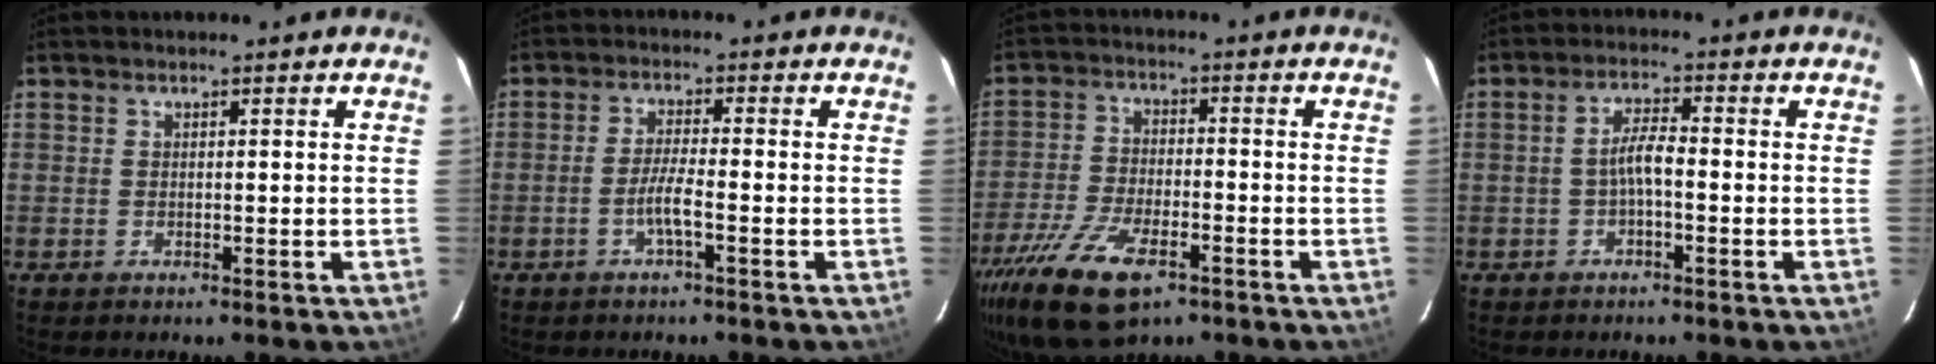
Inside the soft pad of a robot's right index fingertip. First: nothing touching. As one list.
[{"total": 3.5, "force": [-1.8, -0.2, 3.0], "torque": [-0.062, -0.002, -0.034]}, {"total": 16.0, "force": [-9.6, 6.8, 10.9], "torque": [-0.242, -0.041, -0.177]}, {"total": 3.4, "force": [-1.1, 0.7, 3.1], "torque": [-0.063, 0.009, -0.022]}]